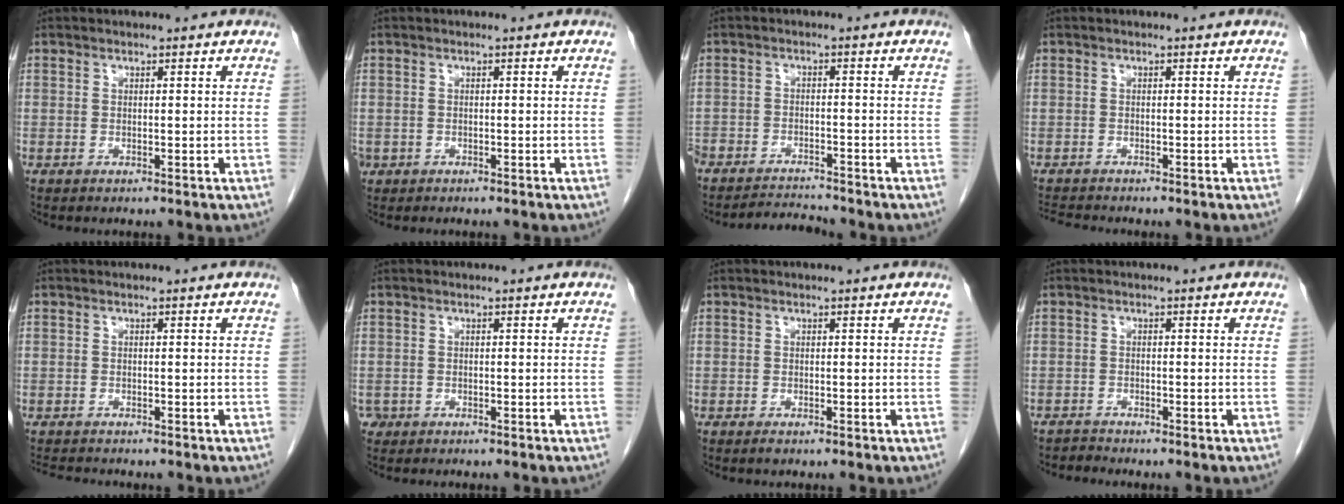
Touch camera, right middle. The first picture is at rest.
{"total": 1.1, "force": [-0.7, 0.9, 0.2], "torque": [-0.011, 0.003, -0.010]}
{"total": 5.4, "force": [-5.4, 0.4, 0.0], "torque": [0.001, -0.002, -0.094]}
{"total": 2.4, "force": [-2.4, -0.2, 0.3], "torque": [-0.009, -0.013, -0.043]}
{"total": 3.0, "force": [-2.8, 0.6, 0.9], "torque": [-0.014, -0.008, -0.044]}
{"total": 1.1, "force": [-0.8, 0.8, 0.0], "torque": [-0.006, 0.003, -0.012]}
{"total": 0.6, "force": [-0.5, 0.2, 0.3], "torque": [-0.006, -0.001, -0.005]}
{"total": 1.3, "force": [-1.2, -0.1, -0.6], "torque": [0.013, -0.007, -0.025]}